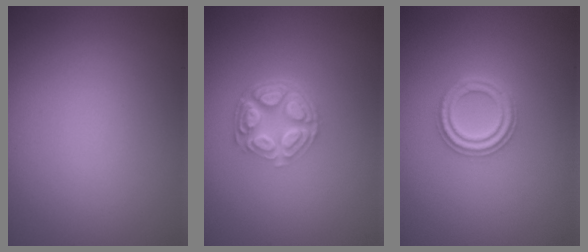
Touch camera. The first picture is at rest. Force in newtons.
{"total": 5.2, "press": 3.7, "slide": 3.6}
{"total": 2.7, "press": 2.6, "slide": 0.7}